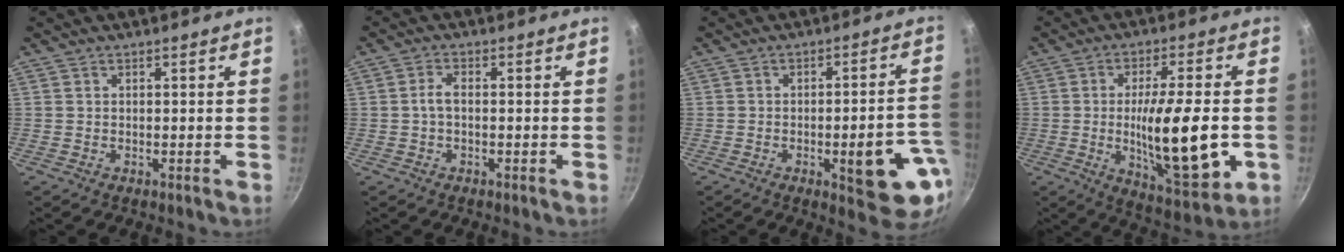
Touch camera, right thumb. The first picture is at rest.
{"total": 2.4, "force": [-0.3, 1.2, 2.1], "torque": [-0.047, 0.012, -0.010]}
{"total": 13.5, "force": [-4.0, 4.2, 12.2], "torque": [-0.123, 0.024, -0.048]}
{"total": 18.7, "force": [-2.6, 5.6, 17.7], "torque": [-0.273, -0.004, -0.035]}